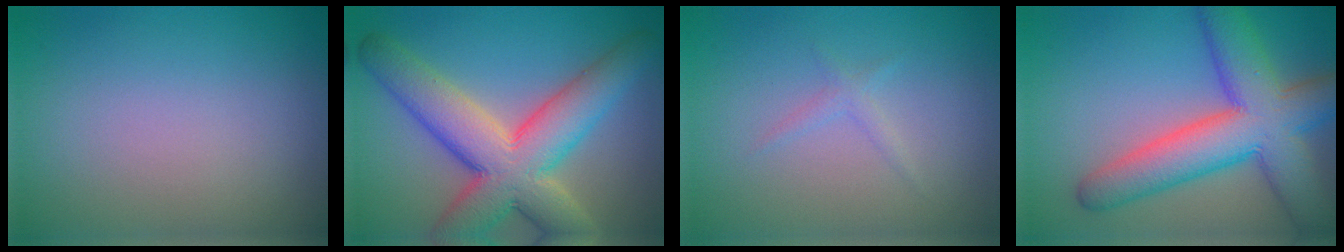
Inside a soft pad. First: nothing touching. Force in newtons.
{"total": 10.2, "press": 10.2, "slide": 0.7}
{"total": 0.9, "press": 0.9, "slide": 0.0}
{"total": 9.9, "press": 9.8, "slide": 0.5}